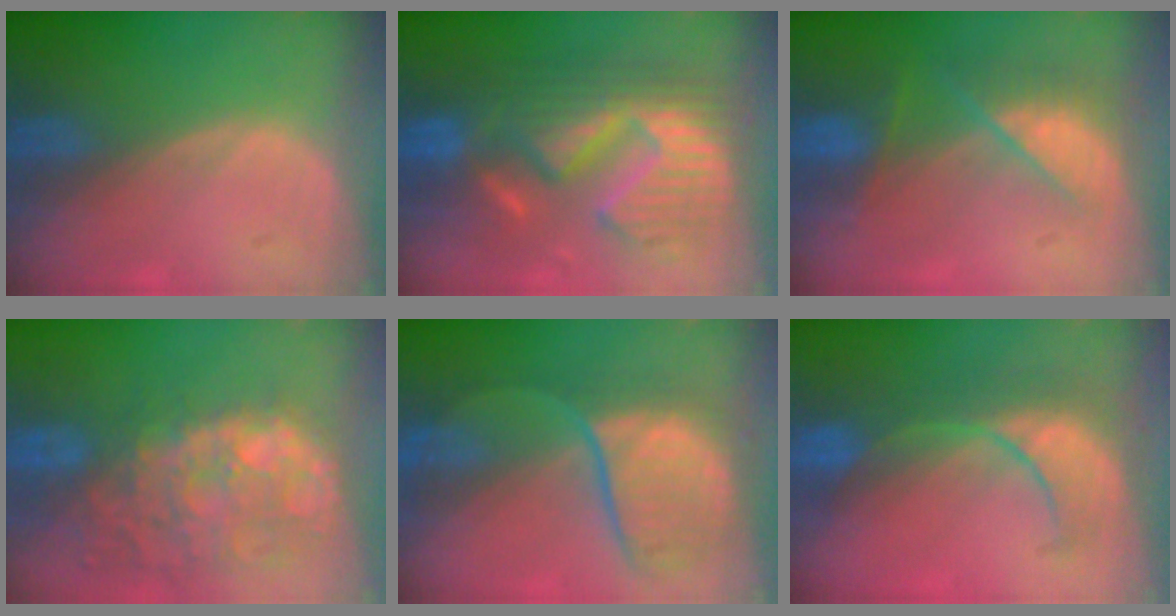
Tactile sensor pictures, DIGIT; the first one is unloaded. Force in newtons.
{"total": 13.2, "press": 13.1, "slide": 1.4}
{"total": 7.2, "press": 6.6, "slide": 2.9}
{"total": 13.8, "press": 11.5, "slide": 7.6}
{"total": 9.1, "press": 8.7, "slide": 2.7}
{"total": 8.1, "press": 8.0, "slide": 0.7}